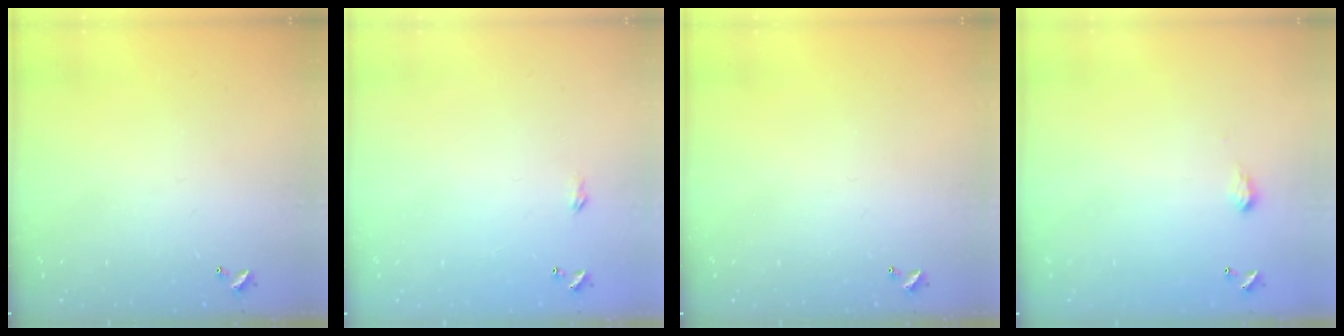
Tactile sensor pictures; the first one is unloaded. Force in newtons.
{"total": 1.8, "press": 1.8, "slide": 0.3}
{"total": 0.0}
{"total": 2.0, "press": 2.0, "slide": 0.3}